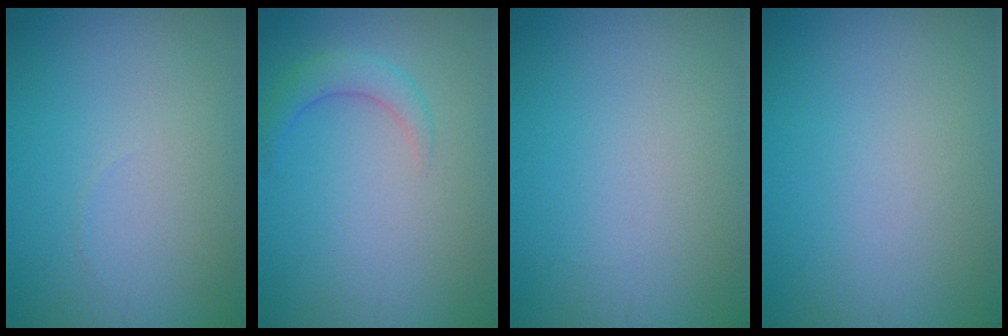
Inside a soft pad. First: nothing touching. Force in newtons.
{"total": 2.0, "press": 2.0, "slide": 0.1}
{"total": 0.0}
{"total": 0.0}